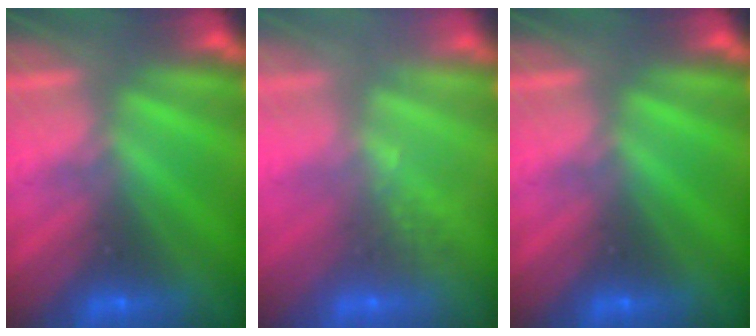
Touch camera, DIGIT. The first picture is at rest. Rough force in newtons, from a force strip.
{"total": 2.4}
{"total": 0.0}